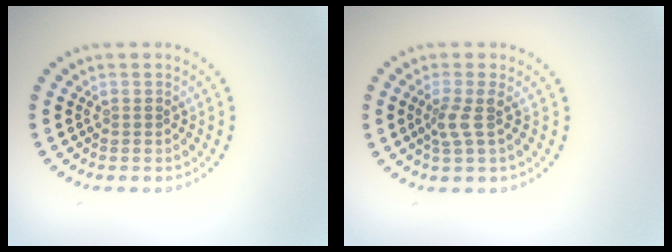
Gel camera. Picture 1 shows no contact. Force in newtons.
{"total": 1.9, "press": 1.4, "slide": 1.3}